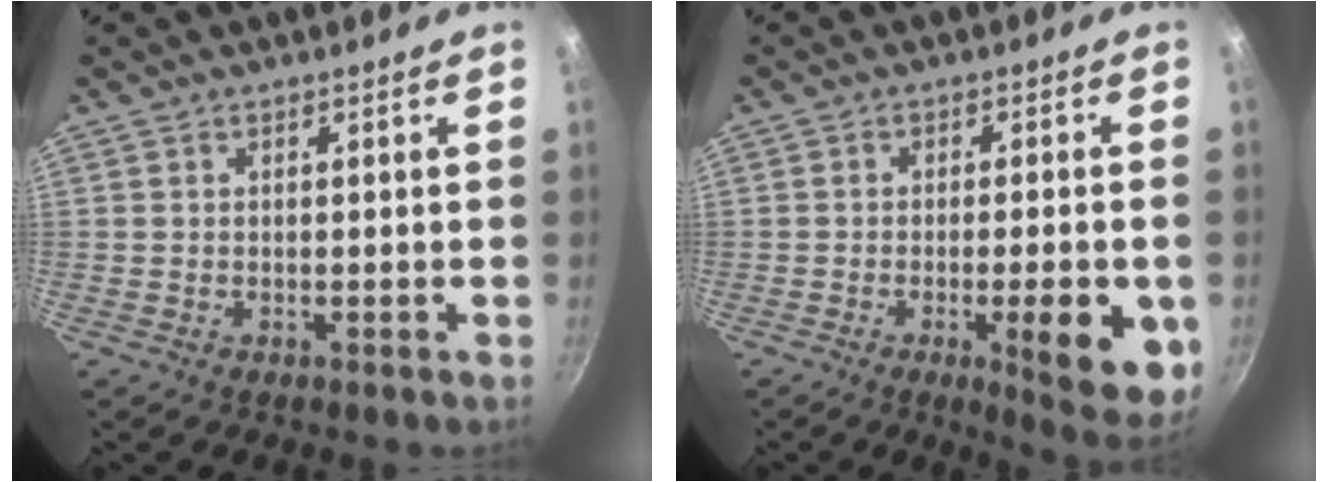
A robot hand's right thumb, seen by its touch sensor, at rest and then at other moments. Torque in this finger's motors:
{"motor_torque": [-0.08, 0.42, 0.02, -0.08, 0.10]}